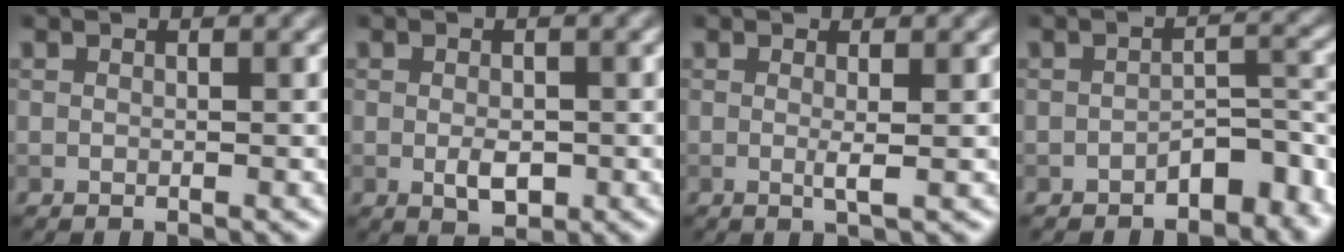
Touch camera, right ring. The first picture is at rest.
{"total": 2.3, "force": [-0.5, 1.3, 1.8], "torque": [-0.032, -0.004, -0.006]}
{"total": 1.3, "force": [0.0, 0.2, 1.3], "torque": [-0.023, -0.002, -0.003]}
{"total": 4.3, "force": [-2.8, 1.9, 2.5], "torque": [-0.026, 0.009, -0.044]}